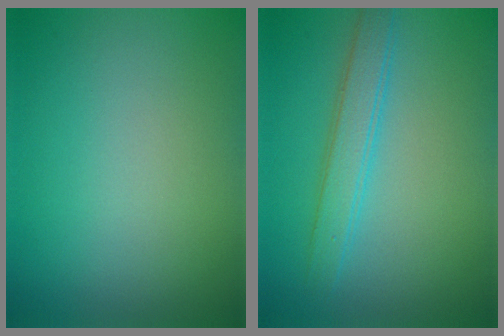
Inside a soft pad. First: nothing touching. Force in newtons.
{"total": 3.0, "press": 2.9, "slide": 0.2}